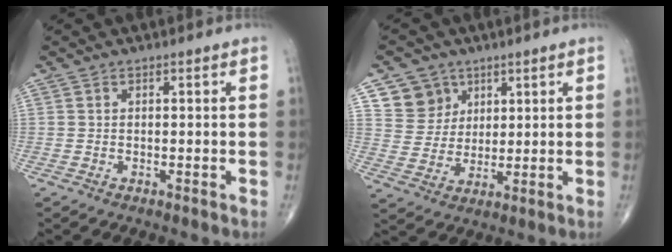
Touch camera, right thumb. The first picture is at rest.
{"total": 7.8, "force": [4.0, 6.5, 1.1], "torque": [0.012, -0.027, 0.081]}